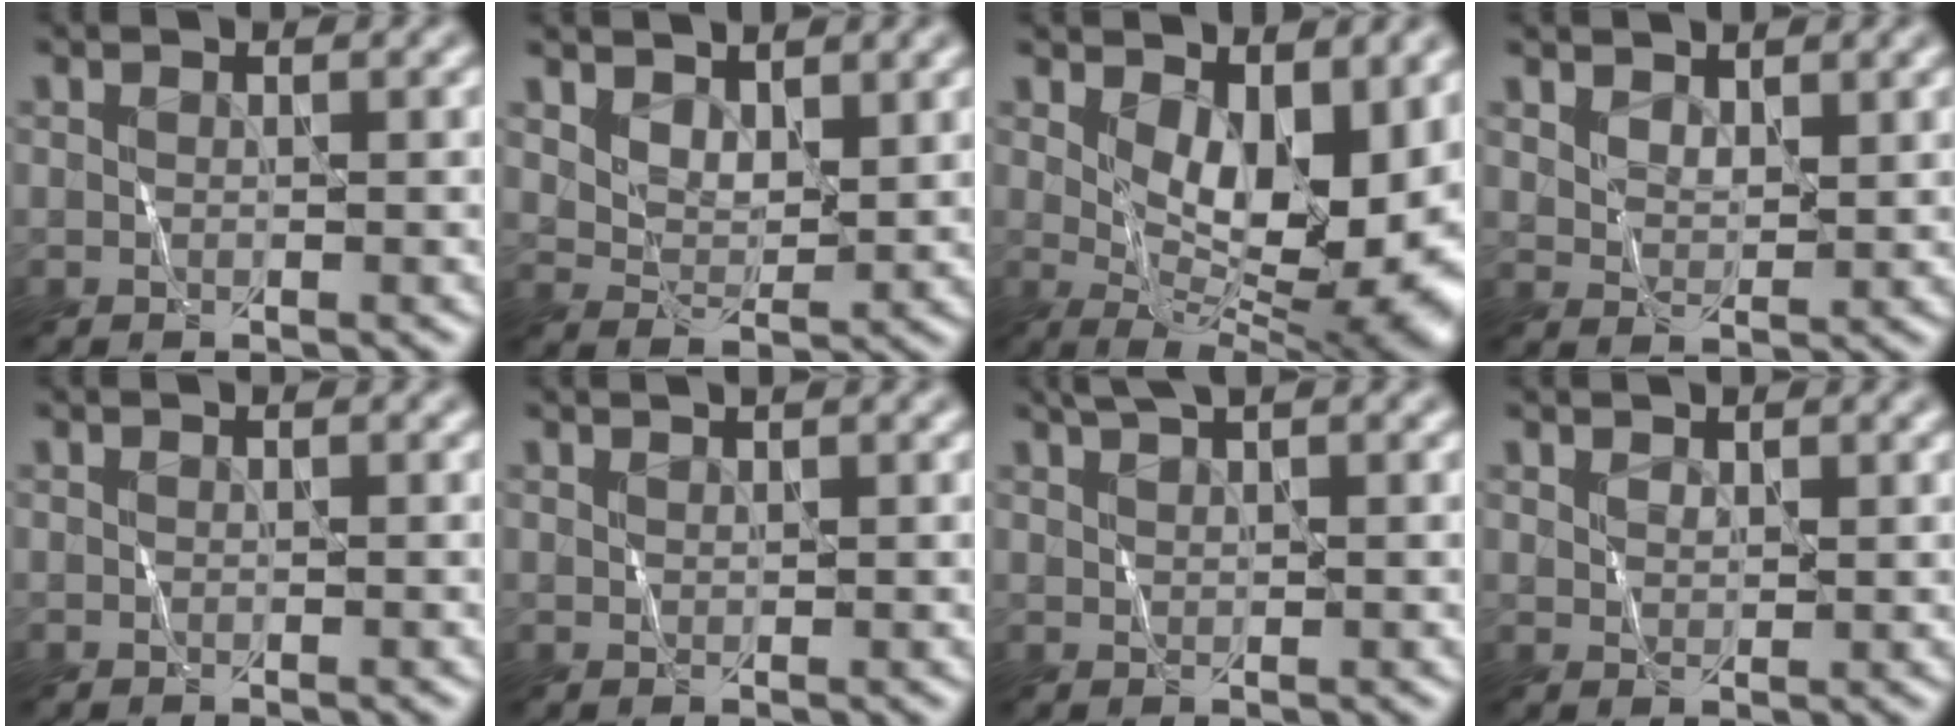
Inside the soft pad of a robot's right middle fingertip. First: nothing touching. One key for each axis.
{"total": 2.9, "fx": 2.1, "fy": 1.3, "fz": 1.5, "tx": -0.033, "ty": -0.006, "tz": 0.040}
{"total": 12.6, "fx": 1.7, "fy": 5.8, "fz": 11.1, "tx": -0.143, "ty": -0.013, "tz": 0.028}
{"total": 2.1, "fx": 1.6, "fy": 0.9, "fz": 1.1, "tx": -0.023, "ty": -0.005, "tz": 0.035}
{"total": 0.0}
{"total": 0.8, "fx": 0.7, "fy": 0.1, "fz": 0.3, "tx": -0.003, "ty": 0.001, "tz": 0.013}
{"total": 2.3, "fx": 1.8, "fy": 0.4, "fz": 1.4, "tx": -0.022, "ty": 0.005, "tz": 0.035}
{"total": 1.2, "fx": 1.0, "fy": 0.4, "fz": 0.5, "tx": -0.013, "ty": -0.002, "tz": 0.022}